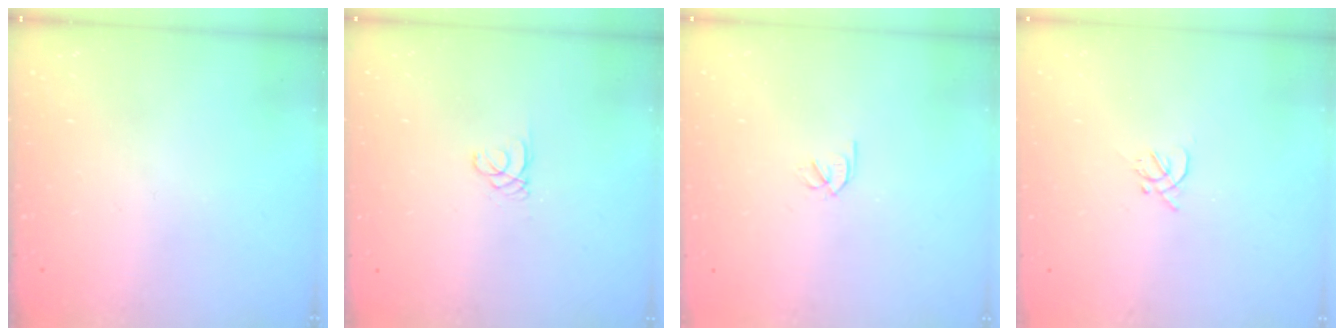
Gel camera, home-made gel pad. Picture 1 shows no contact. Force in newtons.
{"total": 0.6, "press": 0.6, "slide": 0.1}
{"total": 1.8, "press": 1.7, "slide": 0.5}
{"total": 1.9, "press": 1.8, "slide": 0.5}